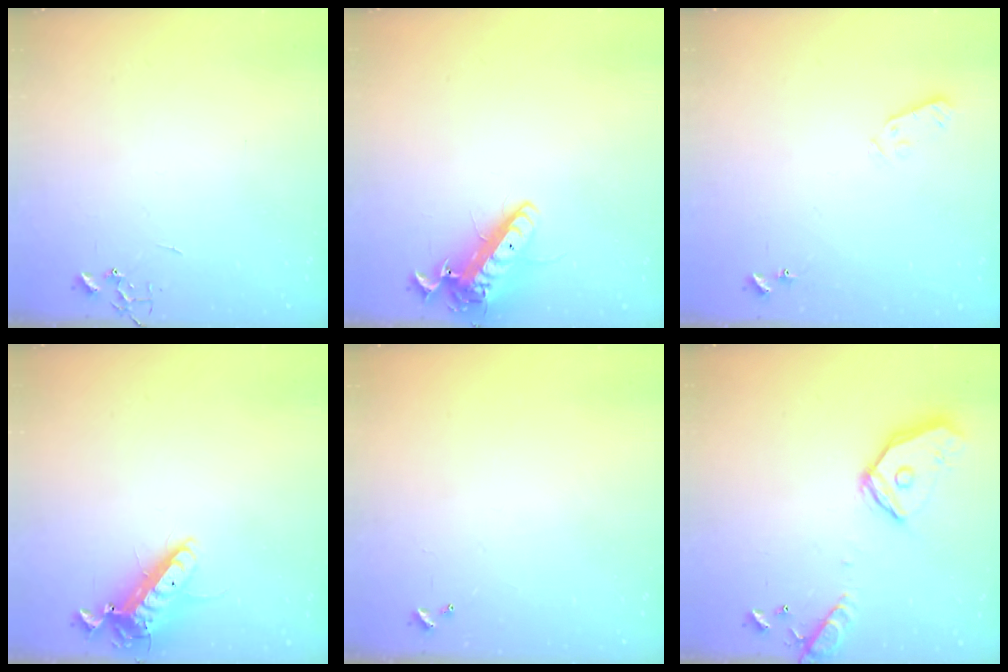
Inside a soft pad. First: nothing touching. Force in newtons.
{"total": 14.0, "press": 13.7, "slide": 2.8}
{"total": 3.8, "press": 3.7, "slide": 0.7}
{"total": 13.1, "press": 12.9, "slide": 2.5}
{"total": 0.0}
{"total": 17.6, "press": 17.4, "slide": 2.7}